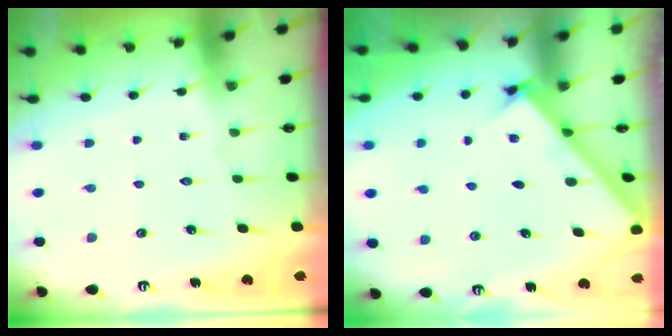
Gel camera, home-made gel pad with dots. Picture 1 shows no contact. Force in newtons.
{"total": 2.7, "press": 2.6, "slide": 0.4}